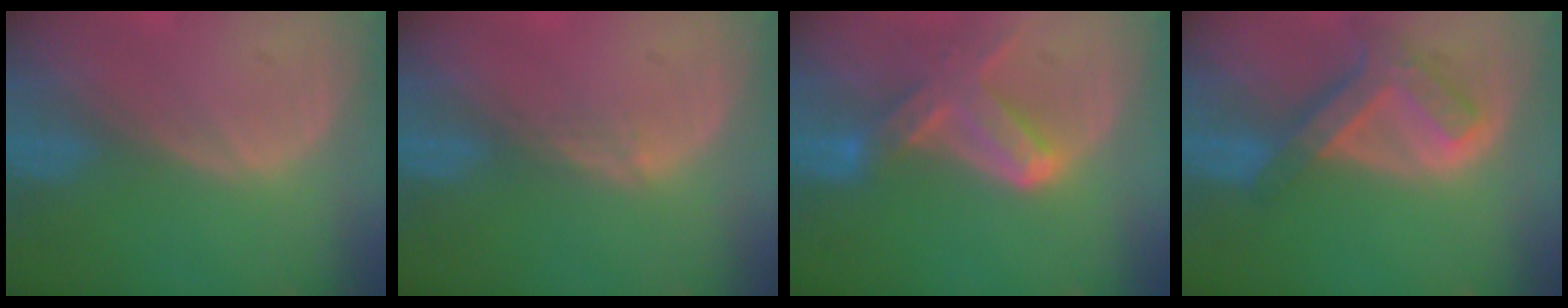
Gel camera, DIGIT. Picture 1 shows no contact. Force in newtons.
{"total": 1.5, "press": 1.0, "slide": 1.0}
{"total": 7.1, "press": 6.6, "slide": 2.8}
{"total": 7.6, "press": 6.4, "slide": 4.0}